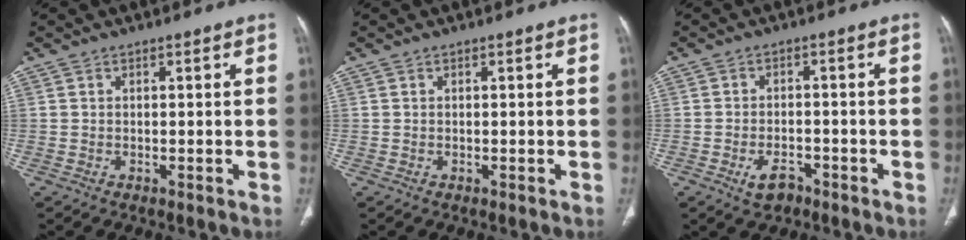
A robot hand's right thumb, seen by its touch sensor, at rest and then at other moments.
{"total": 0.0}
{"total": 4.2, "force": [-2.4, 2.5, 2.3], "torque": [-0.035, 0.014, -0.035]}